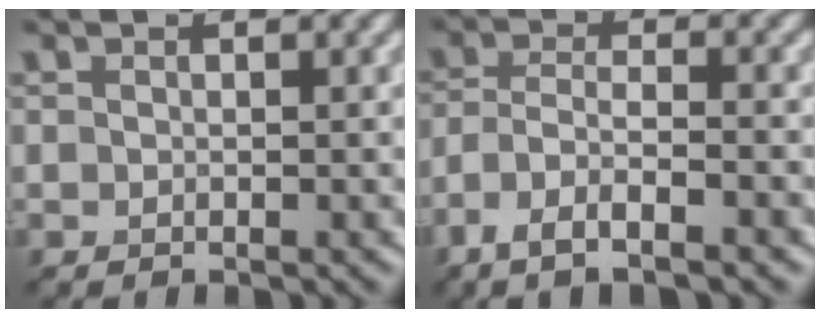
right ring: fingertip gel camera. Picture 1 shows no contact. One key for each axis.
{"total": 5.2, "fx": -3.3, "fy": 1.3, "fz": 3.8, "tx": -0.075, "ty": -0.001, "tz": -0.064}